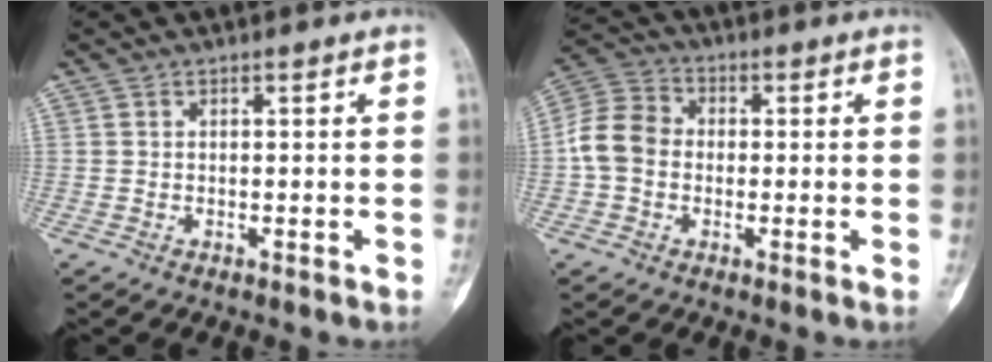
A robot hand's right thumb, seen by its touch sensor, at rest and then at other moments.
{"total": 8.1, "force": [-0.7, 6.7, 4.6], "torque": [-0.081, 0.027, -0.028]}